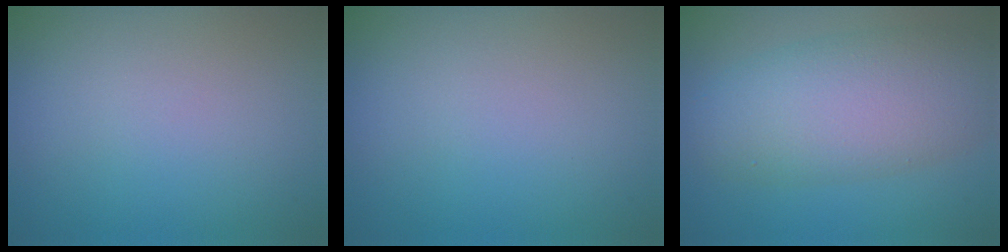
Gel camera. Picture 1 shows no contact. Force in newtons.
{"total": 0.0}
{"total": 7.6, "press": 7.6, "slide": 0.2}